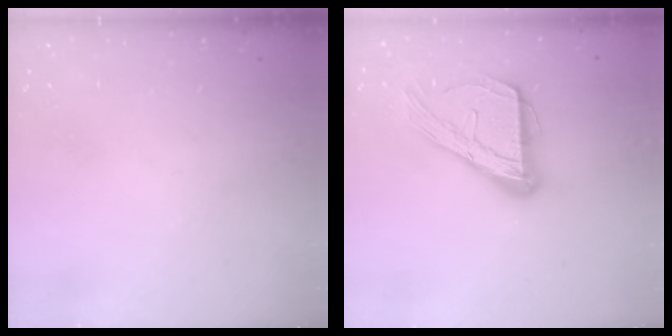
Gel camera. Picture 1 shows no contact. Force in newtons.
{"total": 15.8, "press": 15.7, "slide": 1.0}